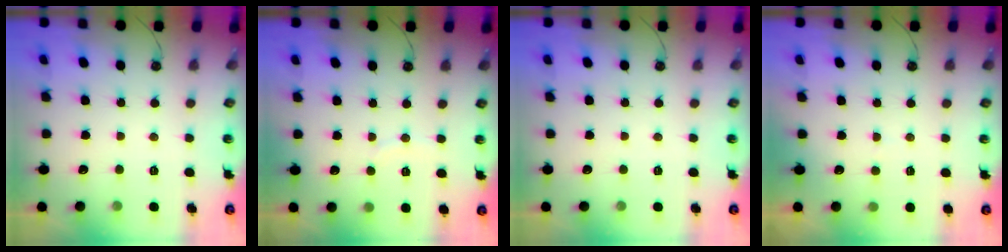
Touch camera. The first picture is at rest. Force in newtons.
{"total": 3.1, "press": 3.1, "slide": 0.3}
{"total": 0.0}
{"total": 2.8, "press": 2.6, "slide": 1.1}